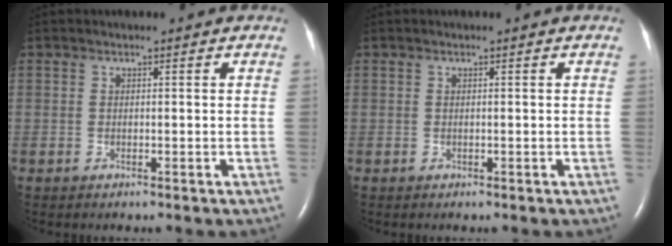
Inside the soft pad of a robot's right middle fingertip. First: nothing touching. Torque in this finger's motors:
{"motor_torque": [0.17, -0.14, 0.00, 0.00]}